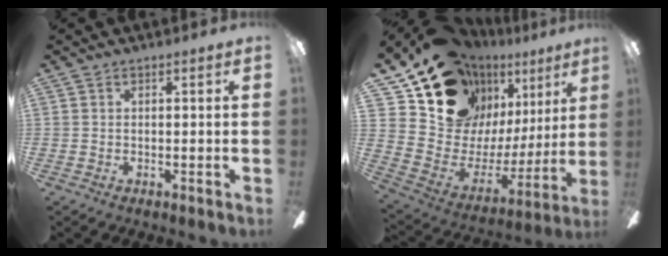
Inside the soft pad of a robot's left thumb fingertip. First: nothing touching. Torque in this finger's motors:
{"motor_torque": [1.05, 1.05, 1.39, -1.38, 0.59]}